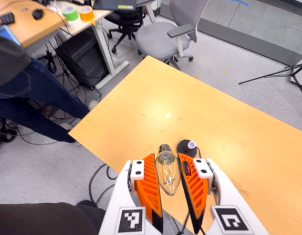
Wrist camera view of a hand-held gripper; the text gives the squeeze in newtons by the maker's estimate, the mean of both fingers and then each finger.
{"total": 11.6, "left": 11.9, "right": 11.4}